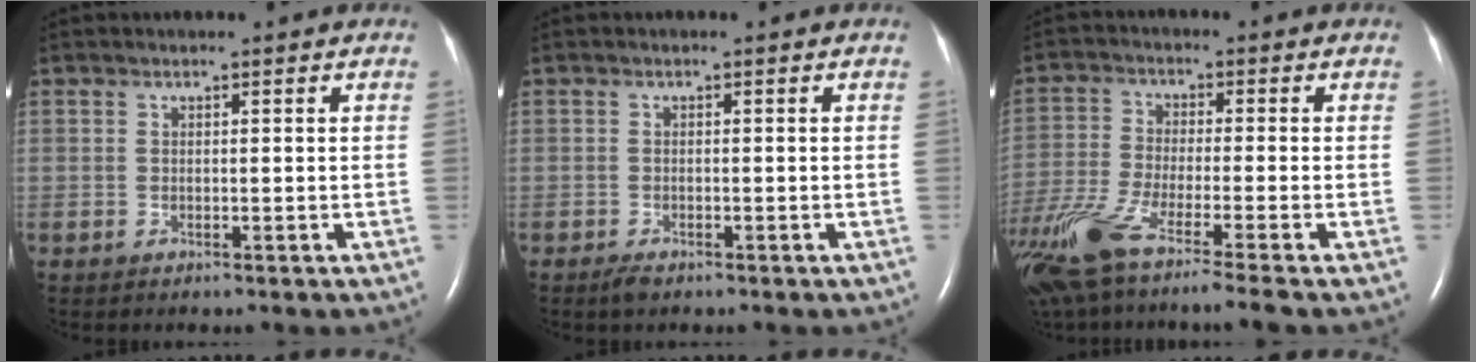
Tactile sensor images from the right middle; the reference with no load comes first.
{"total": 1.2, "force": [-0.9, 0.4, 0.7], "torque": [-0.021, -0.004, -0.013]}
{"total": 13.6, "force": [-9.7, -0.5, 9.4], "torque": [-0.195, -0.050, -0.176]}